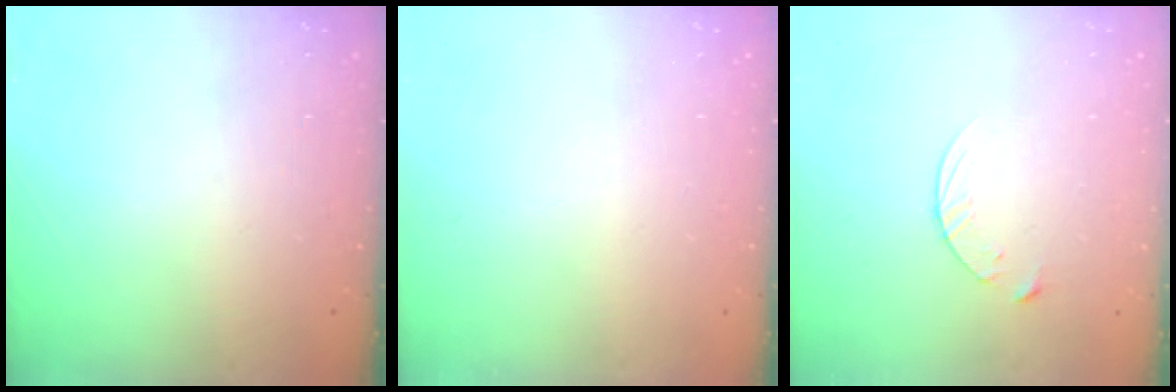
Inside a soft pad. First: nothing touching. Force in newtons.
{"total": 0.0}
{"total": 5.4, "press": 5.4, "slide": 0.5}